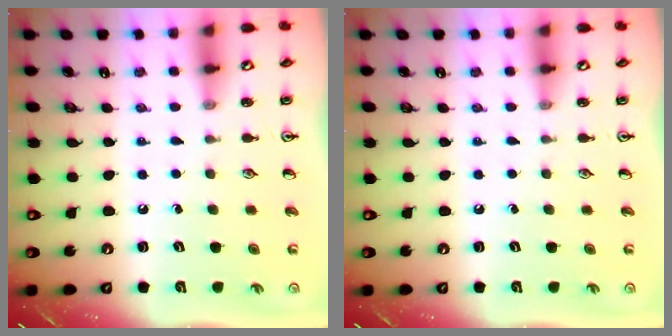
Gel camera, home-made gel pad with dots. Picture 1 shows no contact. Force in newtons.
{"total": 0.0}